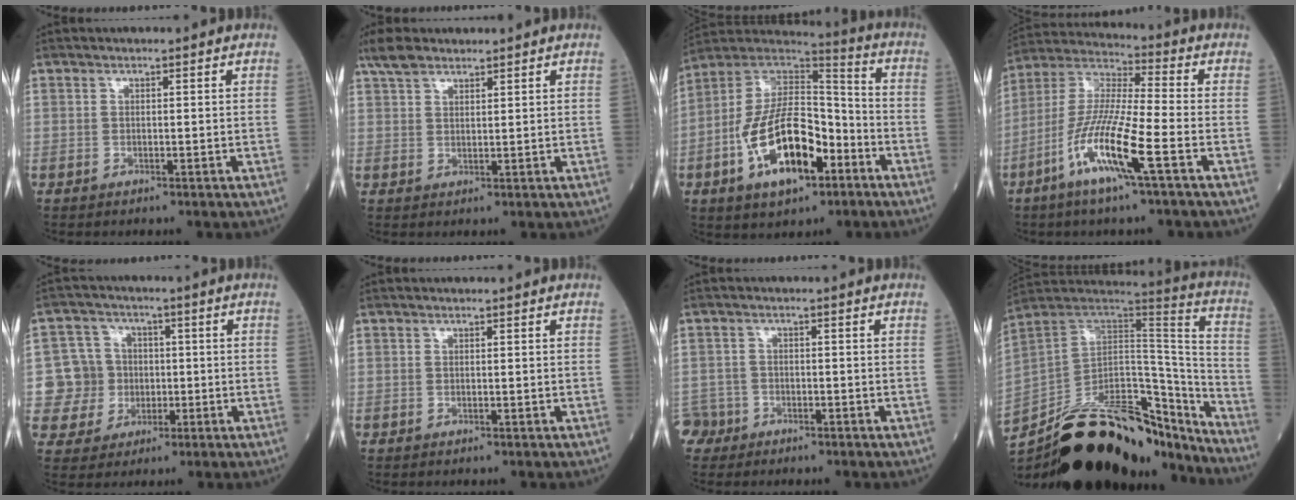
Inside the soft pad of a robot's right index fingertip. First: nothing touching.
{"total": 4.1, "force": [3.4, 1.5, 1.8], "torque": [-0.045, 0.013, 0.070]}
{"total": 17.9, "force": [-6.7, 7.8, 14.6], "torque": [-0.276, 0.013, -0.114]}
{"total": 13.3, "force": [-5.6, 0.5, 12.0], "torque": [-0.253, -0.010, -0.117]}
{"total": 7.9, "force": [-0.5, 7.8, 1.1], "torque": [-0.024, 0.019, -0.002]}
{"total": 0.0}
{"total": 3.6, "force": [-2.3, 2.7, -0.5], "torque": [0.014, 0.009, -0.046]}
{"total": 31.1, "force": [-24.3, 9.5, 16.9], "torque": [-0.294, -0.015, -0.378]}